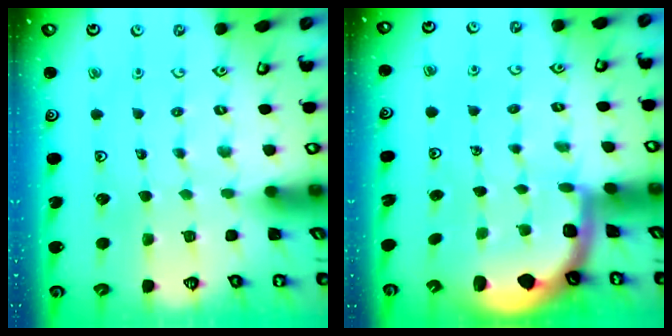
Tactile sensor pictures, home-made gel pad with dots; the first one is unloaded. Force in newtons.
{"total": 1.7, "press": 1.7, "slide": 0.3}